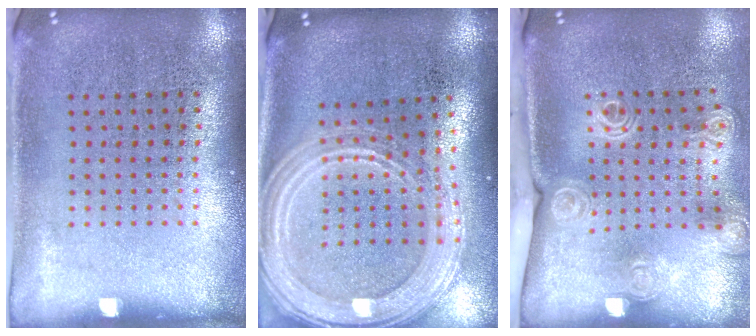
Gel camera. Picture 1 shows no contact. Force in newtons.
{"total": 2.8, "press": 2.3, "slide": 1.5}
{"total": 2.0, "press": 1.6, "slide": 1.3}